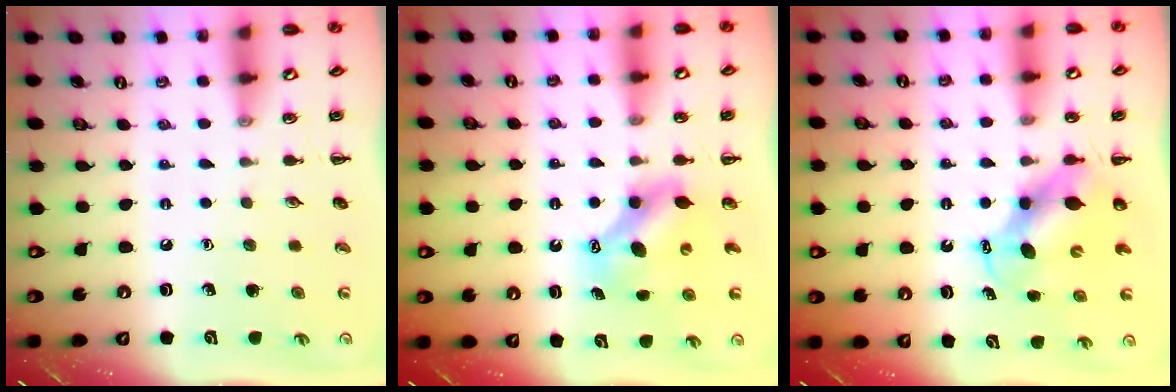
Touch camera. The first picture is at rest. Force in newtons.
{"total": 7.4, "press": 7.4, "slide": 0.9}
{"total": 6.4, "press": 6.3, "slide": 0.9}